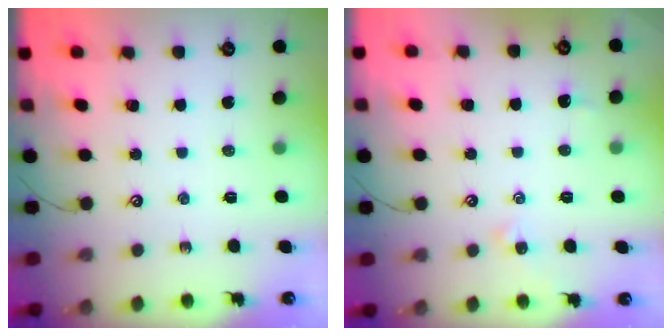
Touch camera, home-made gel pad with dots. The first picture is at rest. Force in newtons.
{"total": 0.9, "press": 0.8, "slide": 0.5}